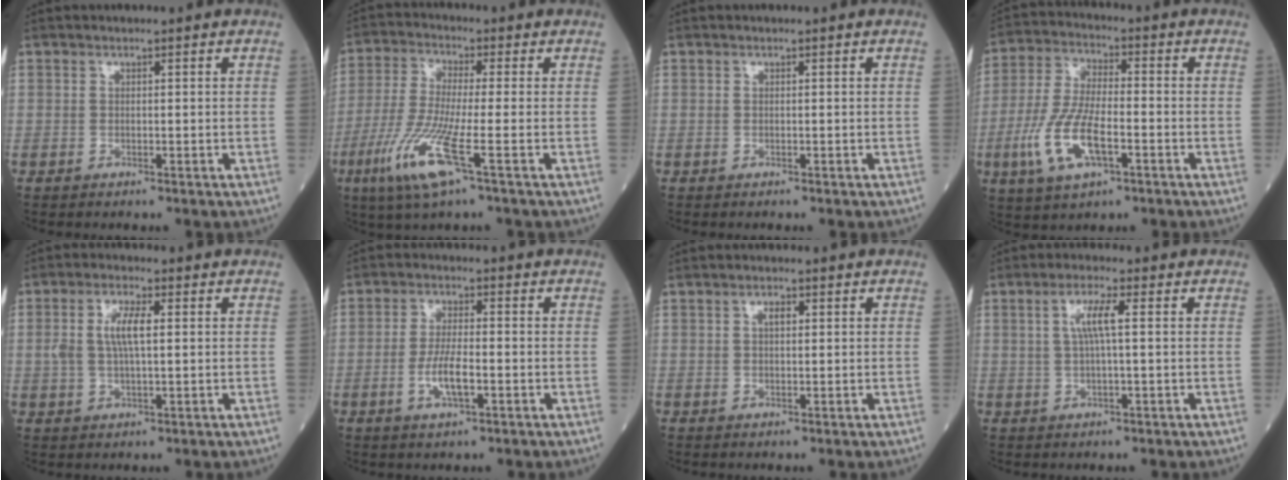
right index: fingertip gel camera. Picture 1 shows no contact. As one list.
[{"total": 10.2, "force": [-4.4, 0.1, 9.2], "torque": [-0.201, -0.026, -0.092]}, {"total": 0.0}, {"total": 11.2, "force": [-3.8, 3.7, 9.8], "torque": [-0.215, -0.005, -0.072]}, {"total": 4.5, "force": [0.7, 0.9, 4.3], "torque": [-0.092, 0.007, 0.014]}, {"total": 5.4, "force": [-1.6, 1.3, 5.0], "torque": [-0.100, -0.001, -0.028]}, {"total": 1.6, "force": [0.5, 0.7, 1.4], "torque": [-0.027, 0.001, 0.009]}, {"total": 4.3, "force": [0.9, 0.1, 4.2], "torque": [-0.086, 0.006, 0.018]}]